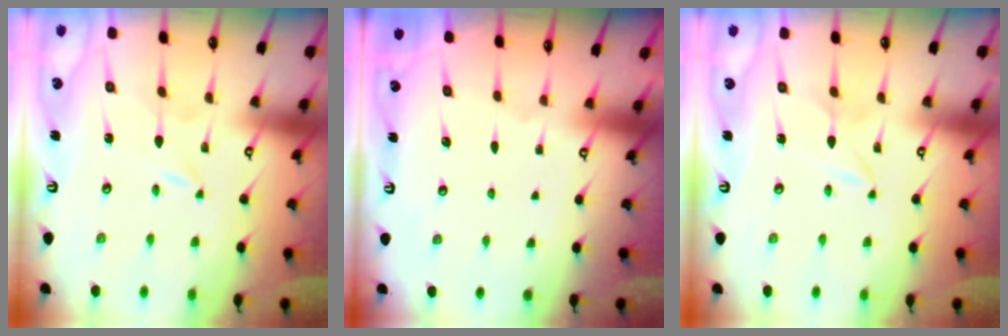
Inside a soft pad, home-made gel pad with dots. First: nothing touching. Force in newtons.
{"total": 0.0}
{"total": 1.8, "press": 1.7, "slide": 0.3}